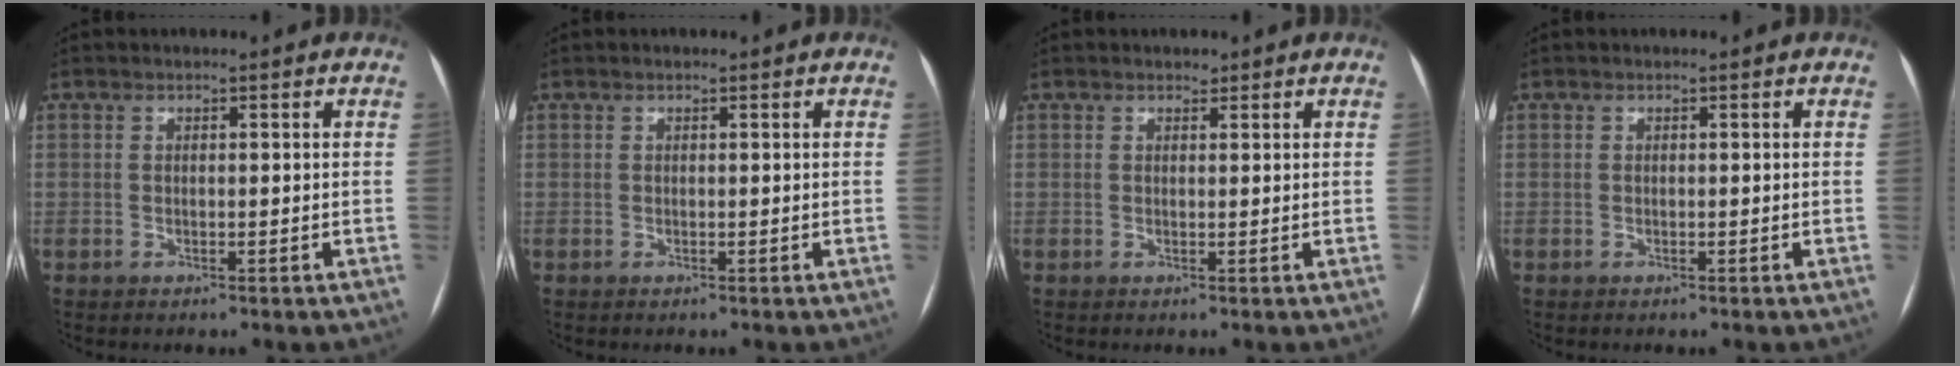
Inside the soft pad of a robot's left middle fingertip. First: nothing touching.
{"total": 0.0}
{"total": 0.7, "force": [0.6, 0.4, 0.1], "torque": [-0.003, -0.003, 0.007]}
{"total": 0.0}